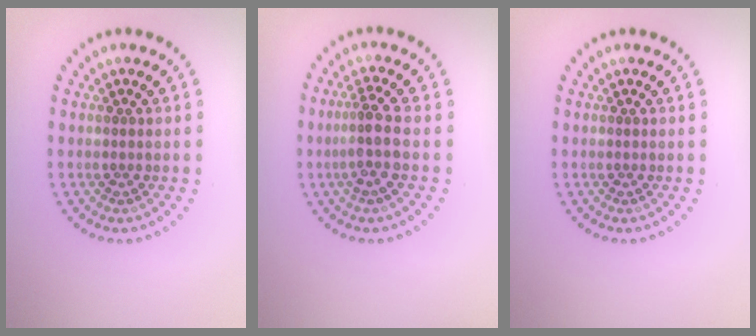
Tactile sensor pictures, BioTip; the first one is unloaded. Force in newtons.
{"total": 2.6, "press": 2.0, "slide": 1.7}
{"total": 0.0}